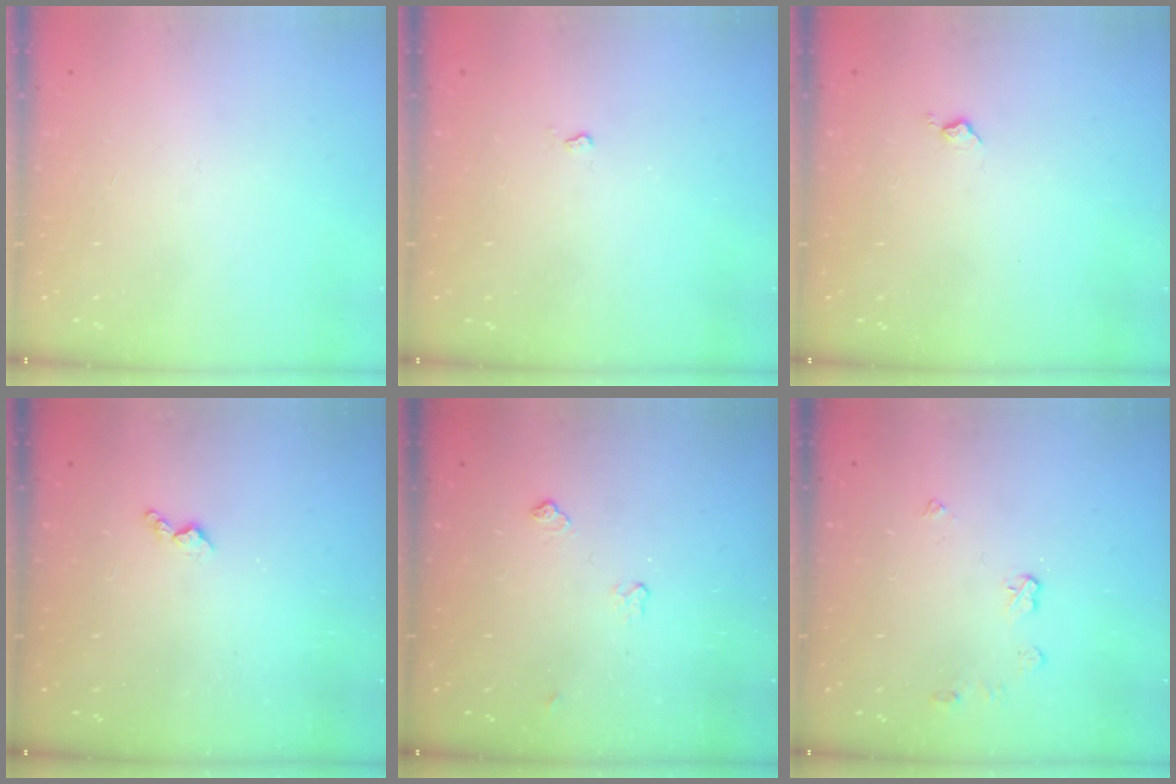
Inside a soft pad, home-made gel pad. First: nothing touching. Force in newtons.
{"total": 2.4, "press": 2.3, "slide": 0.5}
{"total": 5.0, "press": 5.0, "slide": 0.7}
{"total": 3.8, "press": 3.8, "slide": 0.6}
{"total": 3.8, "press": 3.8, "slide": 0.5}
{"total": 5.6, "press": 5.6, "slide": 0.2}